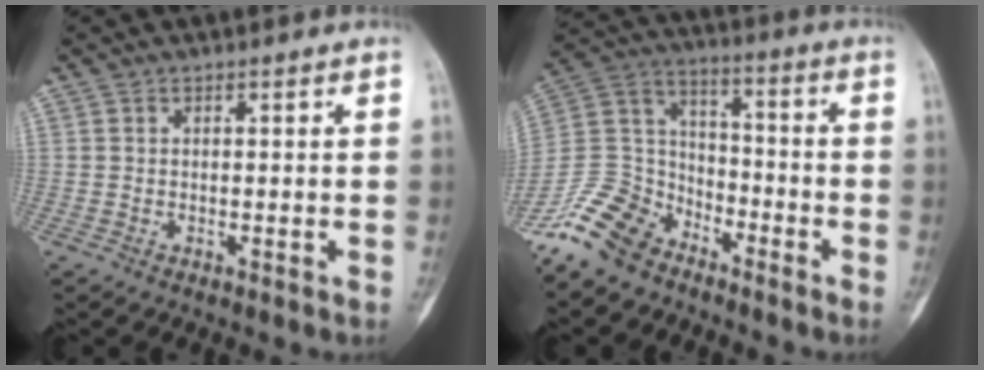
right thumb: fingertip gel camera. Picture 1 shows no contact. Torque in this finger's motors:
{"motor_torque": [0.15, 0.11, 0.56, -0.49, -0.01]}